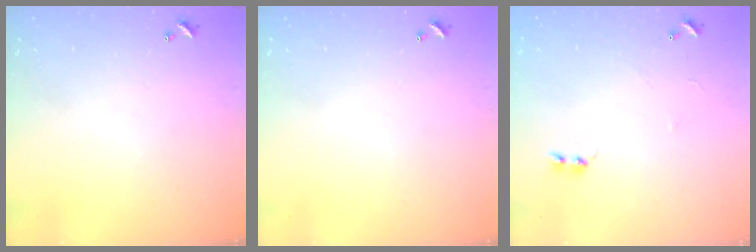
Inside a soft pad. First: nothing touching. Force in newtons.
{"total": 0.0}
{"total": 5.4, "press": 5.4, "slide": 0.7}